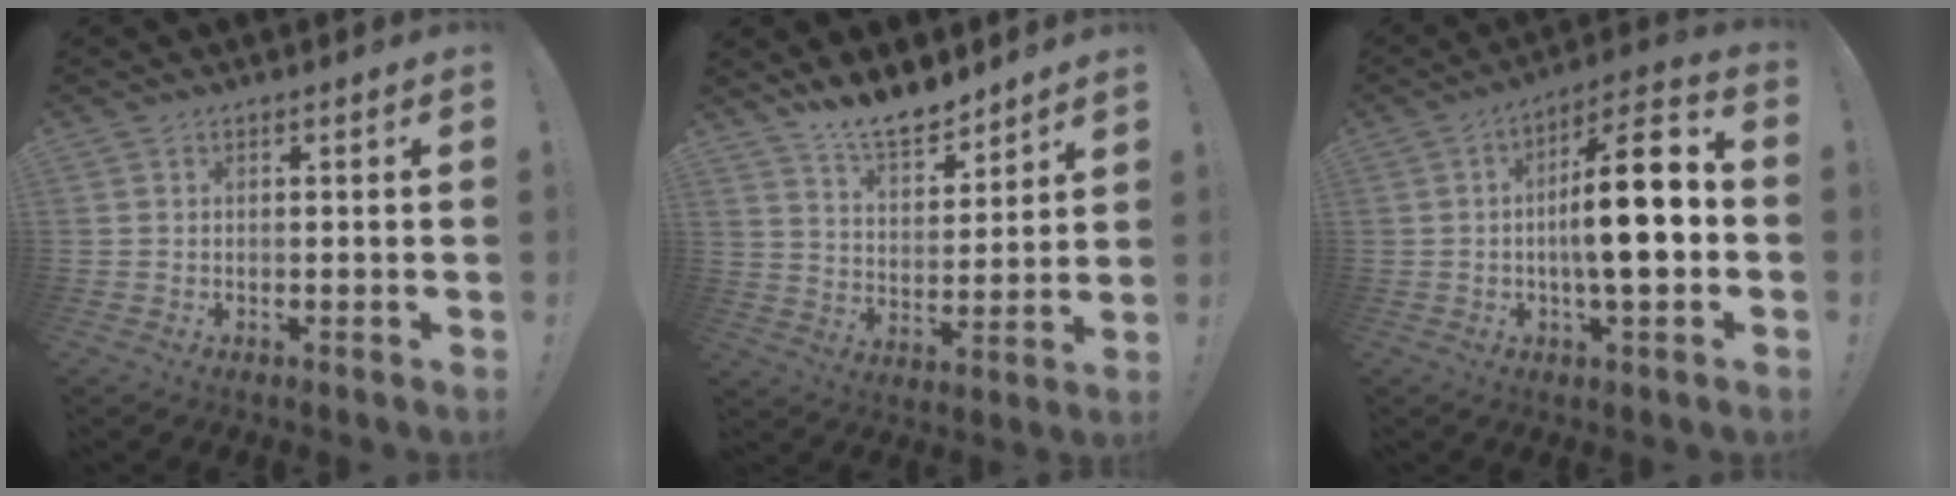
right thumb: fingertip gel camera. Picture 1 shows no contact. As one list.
[{"total": 11.1, "force": [9.7, 4.0, 3.5], "torque": [-0.058, -0.075, 0.183]}, {"total": 16.5, "force": [-1.5, 4.3, 15.8], "torque": [-0.248, 0.003, -0.034]}]